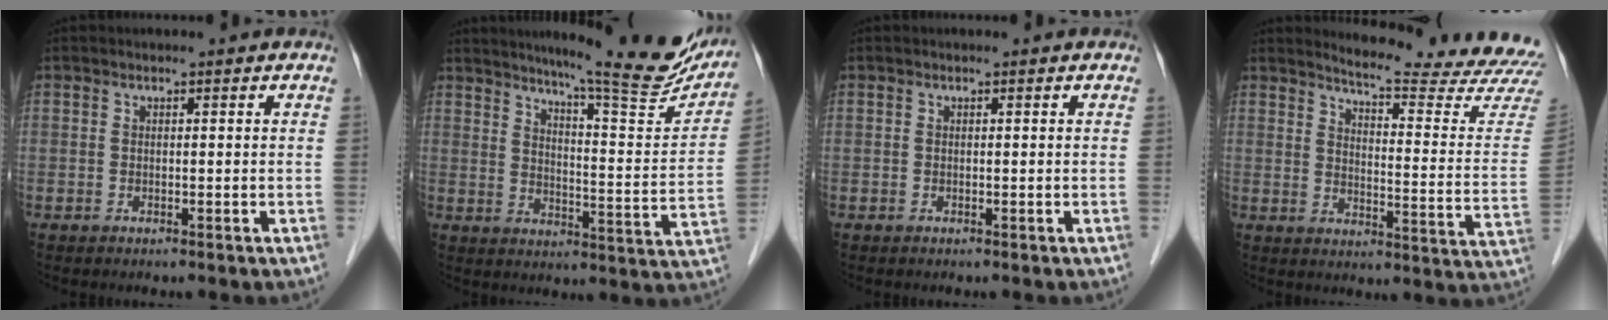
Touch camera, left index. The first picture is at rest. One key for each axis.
{"total": 21.0, "fx": 18.4, "fy": 1.4, "fz": 10.0, "tx": -0.135, "ty": -0.055, "tz": 0.230}
{"total": 0.0}
{"total": 19.9, "fx": 19.2, "fy": -0.9, "fz": 5.2, "tx": -0.080, "ty": -0.138, "tz": 0.221}